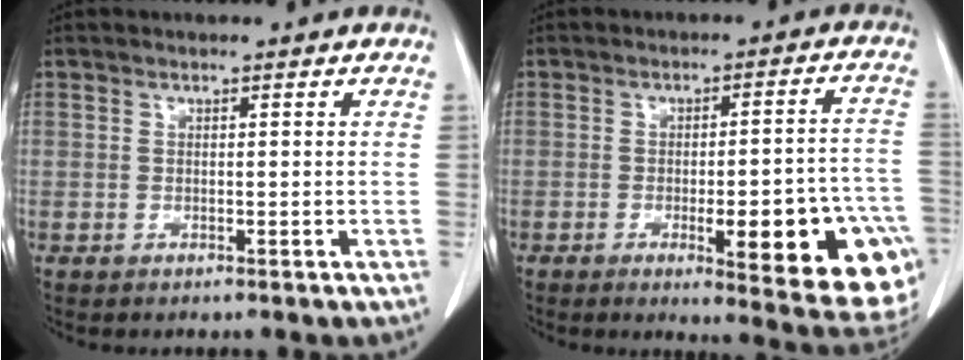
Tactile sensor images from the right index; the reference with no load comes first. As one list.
[{"total": 17.8, "force": [-6.4, 3.1, 16.3], "torque": [-0.113, 0.014, -0.066]}]